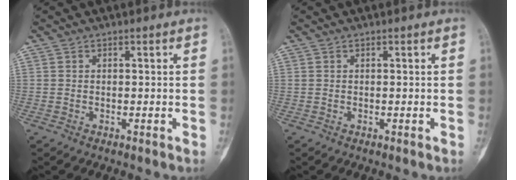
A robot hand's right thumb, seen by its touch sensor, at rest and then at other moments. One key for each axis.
{"total": 0.0}